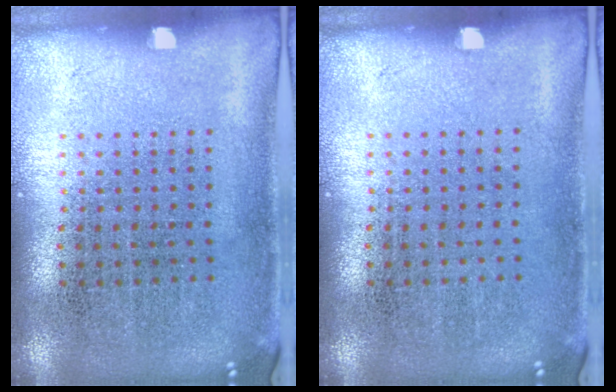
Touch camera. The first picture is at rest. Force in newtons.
{"total": 0.0}